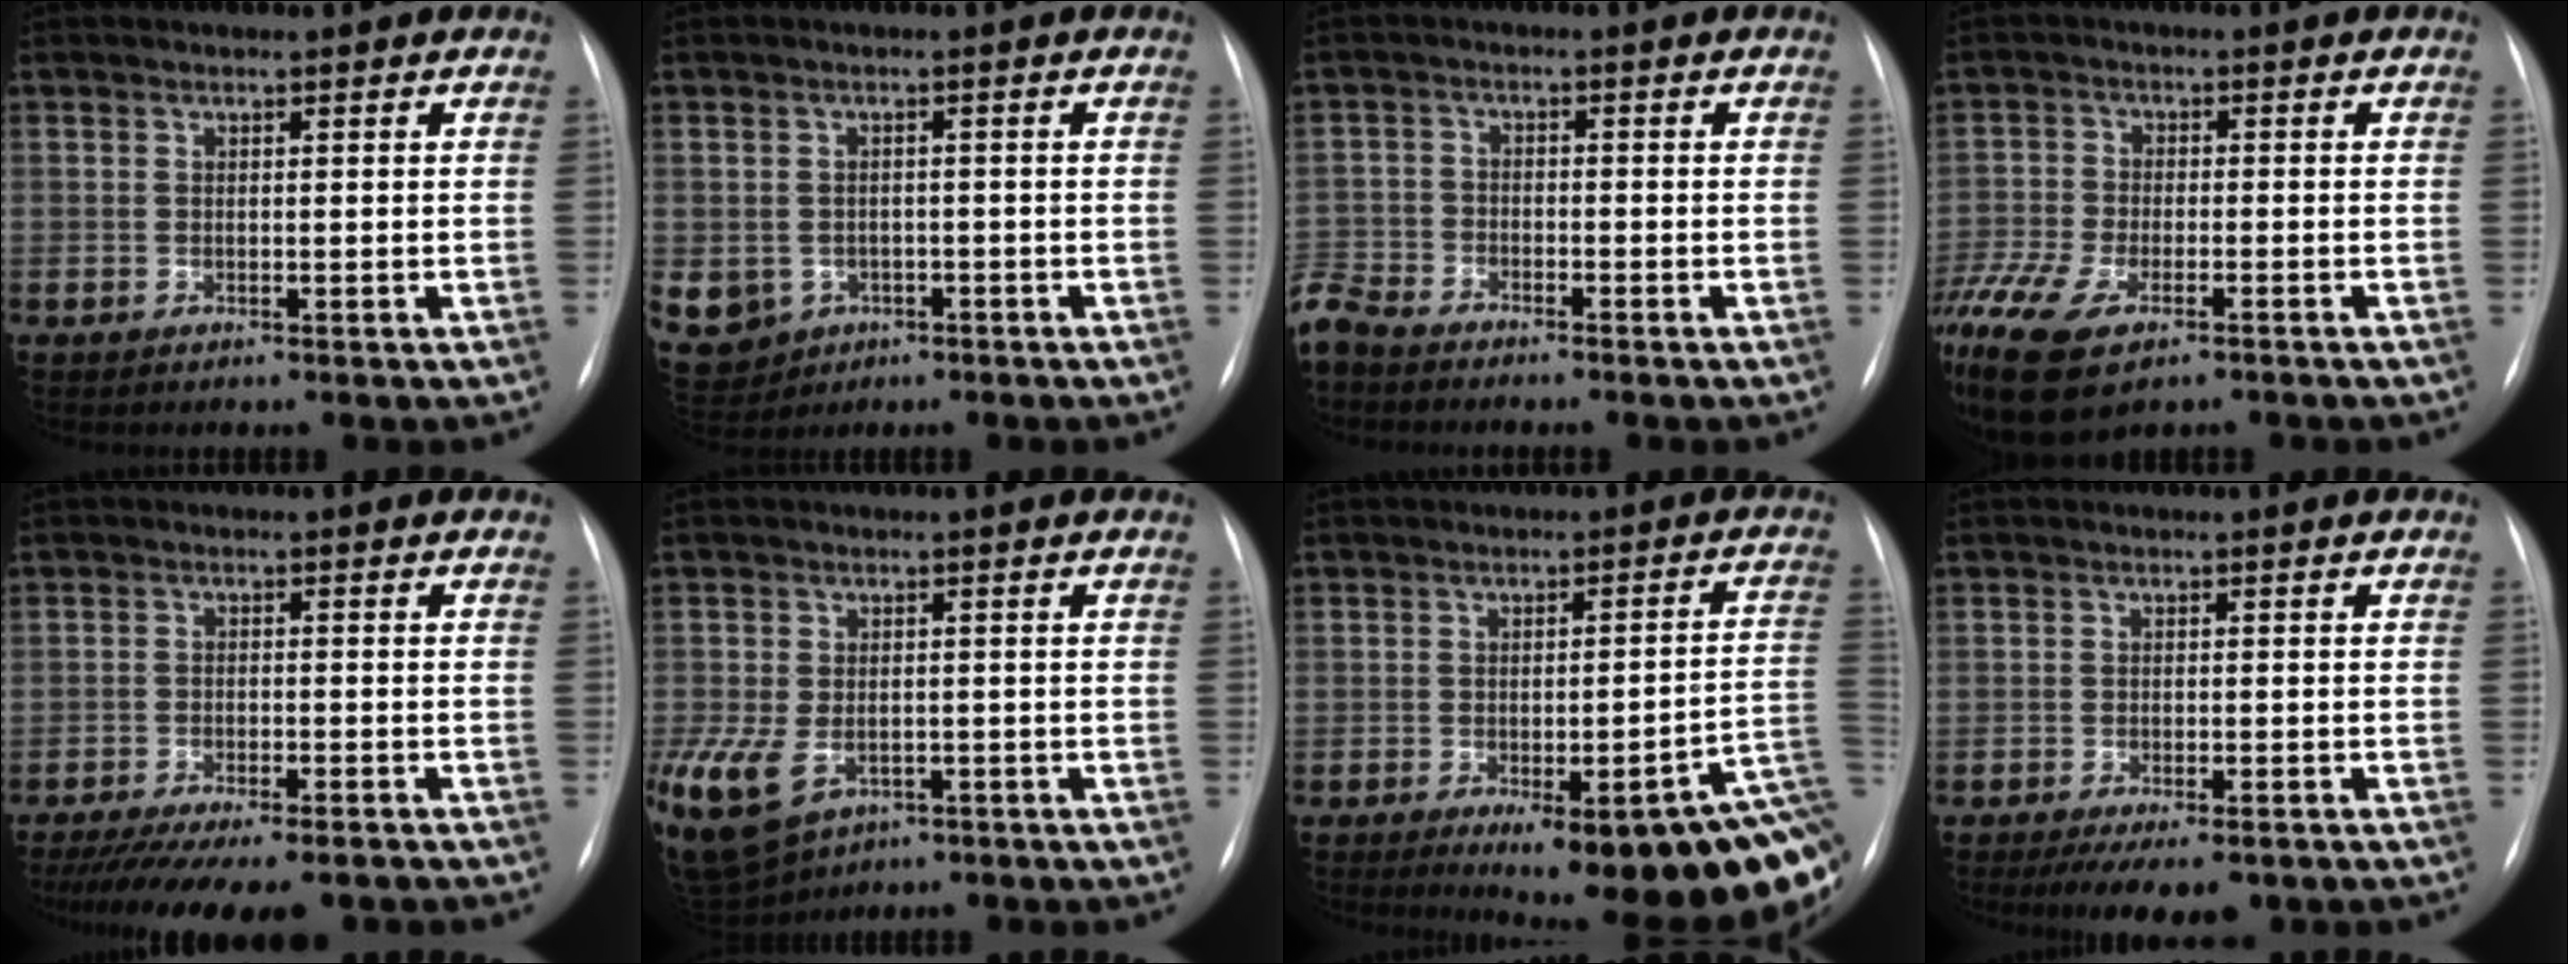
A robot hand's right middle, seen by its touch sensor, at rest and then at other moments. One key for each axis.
{"total": 14.3, "fx": -5.2, "fy": 12.3, "fz": 4.9, "tx": -0.158, "ty": 0.005, "tz": -0.060}
{"total": 6.8, "fx": -6.2, "fy": 2.3, "fz": 1.6, "tx": -0.037, "ty": -0.012, "tz": -0.121}
{"total": 17.8, "fx": -11.5, "fy": 7.7, "fz": 11.2, "tx": -0.309, "ty": -0.033, "tz": -0.197}
{"total": 15.0, "fx": -12.6, "fy": 3.1, "fz": 7.6, "tx": -0.132, "ty": -0.023, "tz": -0.177}
{"total": 22.0, "fx": -9.5, "fy": 16.1, "fz": 11.7, "tx": -0.364, "ty": -0.032, "tz": -0.142}
{"total": 21.8, "fx": -10.4, "fy": 4.4, "fz": 18.6, "tx": -0.132, "ty": -0.003, "tz": -0.120}
{"total": 8.1, "fx": -5.9, "fy": 2.6, "fz": 4.9, "tx": -0.061, "ty": -0.011, "tz": -0.084}